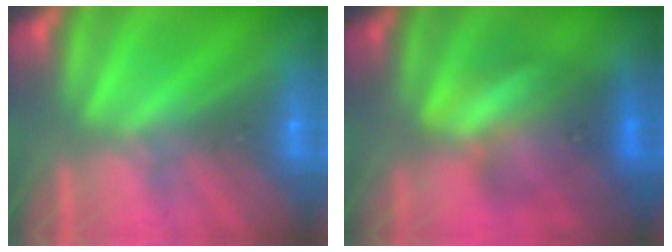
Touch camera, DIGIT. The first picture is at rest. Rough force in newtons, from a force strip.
{"total": 4.6}